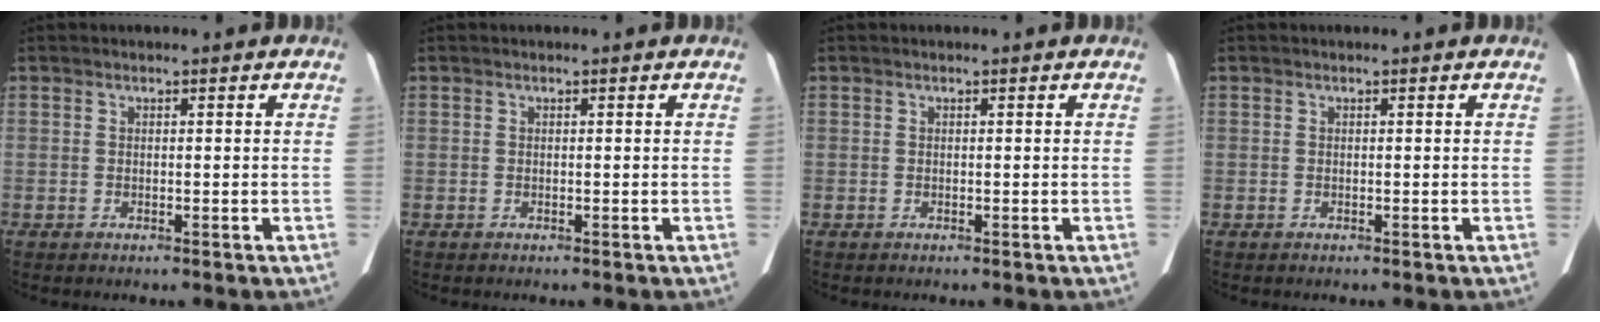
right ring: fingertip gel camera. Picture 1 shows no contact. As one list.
[{"total": 0.0}, {"total": 0.0}, {"total": 0.0}]